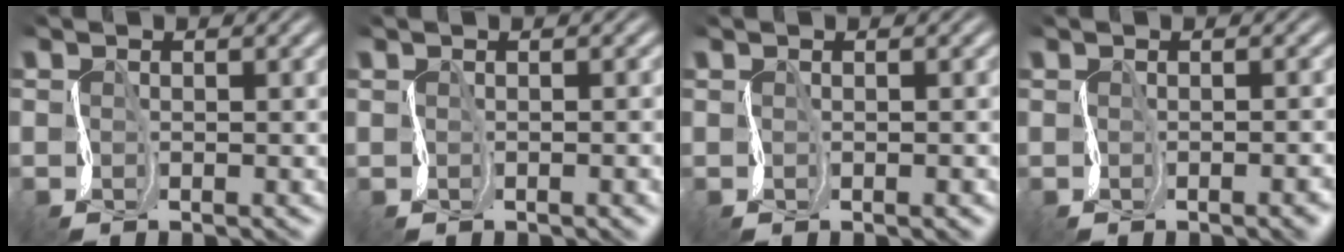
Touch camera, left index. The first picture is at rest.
{"total": 2.9, "force": [0.0, 1.4, 2.6], "torque": [-0.015, 0.008, 0.005]}
{"total": 1.4, "force": [0.0, 0.7, 1.3], "torque": [-0.002, 0.003, 0.003]}
{"total": 3.9, "force": [-1.1, 1.8, 3.2], "torque": [-0.005, 0.008, -0.003]}